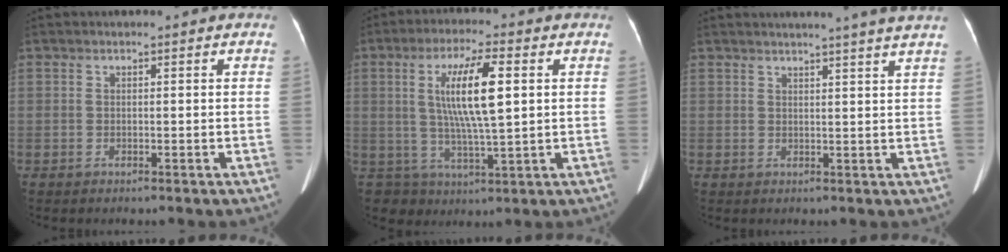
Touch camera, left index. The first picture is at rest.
{"total": 9.8, "force": [1.7, 1.8, 9.5], "torque": [-0.183, -0.003, 0.040]}
{"total": 8.8, "force": [7.8, -1.6, 3.8], "torque": [-0.040, -0.017, 0.076]}